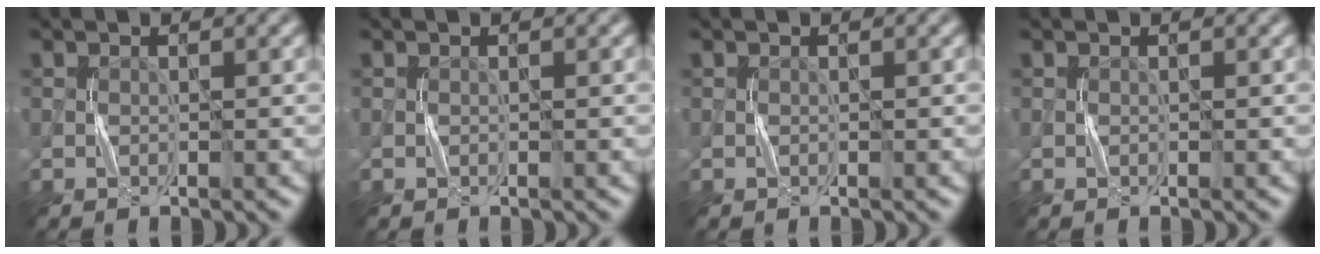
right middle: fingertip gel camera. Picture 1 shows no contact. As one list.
[{"total": 0.0}, {"total": 0.0}, {"total": 0.0}]